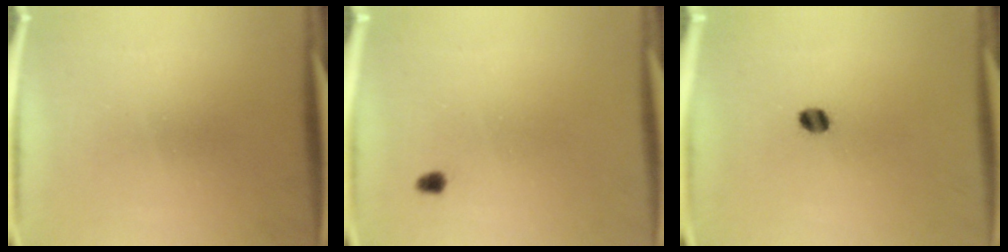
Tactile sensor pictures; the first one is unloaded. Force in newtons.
{"total": 1.5}
{"total": 2.8}